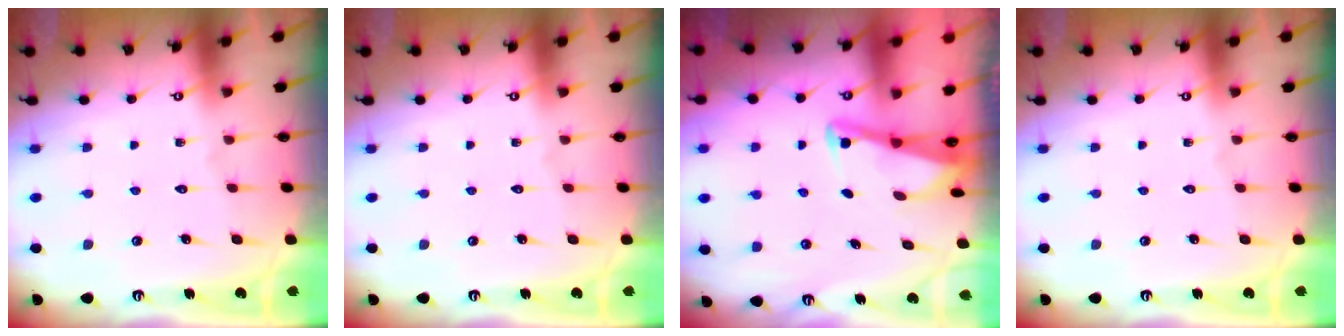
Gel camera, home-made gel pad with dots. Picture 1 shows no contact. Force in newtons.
{"total": 0.0}
{"total": 2.9, "press": 2.9, "slide": 0.4}
{"total": 0.0}